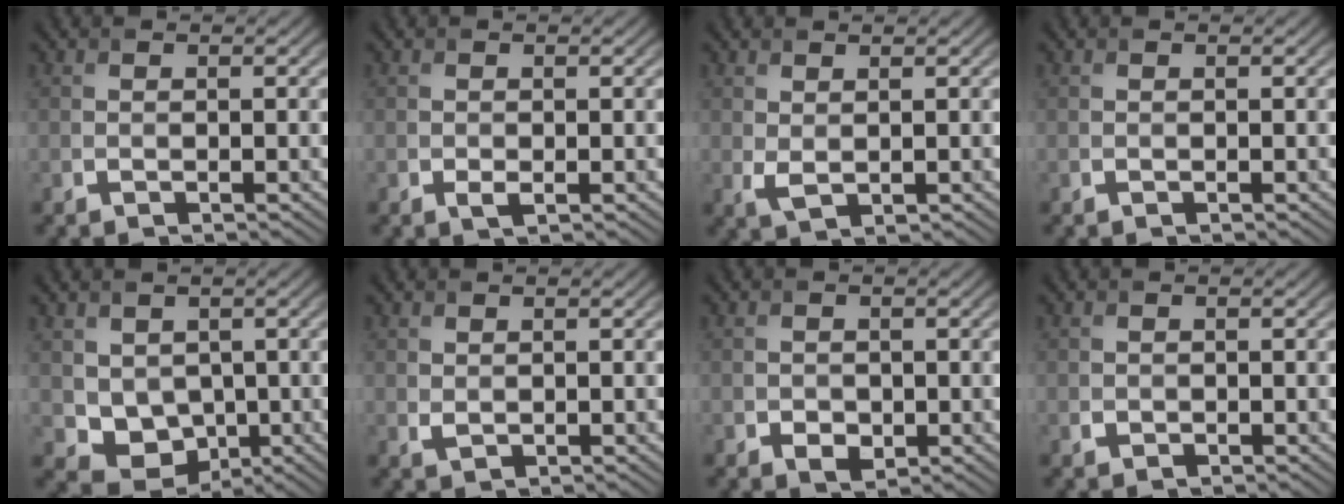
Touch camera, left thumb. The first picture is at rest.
{"total": 1.1, "force": [-0.4, 0.6, 0.8], "torque": [-0.016, -0.003, -0.006]}
{"total": 1.7, "force": [0.6, 0.9, 1.3], "torque": [-0.035, -0.005, 0.015]}
{"total": 0.0}
{"total": 5.2, "force": [0.9, 4.4, 2.7], "torque": [-0.074, -0.019, 0.019]}
{"total": 0.9, "force": [0.5, 0.6, 0.5], "torque": [-0.016, -0.003, 0.014]}
{"total": 1.8, "force": [-0.5, 1.5, 0.9], "torque": [-0.018, -0.009, -0.008]}
{"total": 0.6, "force": [-0.2, 0.6, 0.1], "torque": [0.000, -0.006, -0.004]}